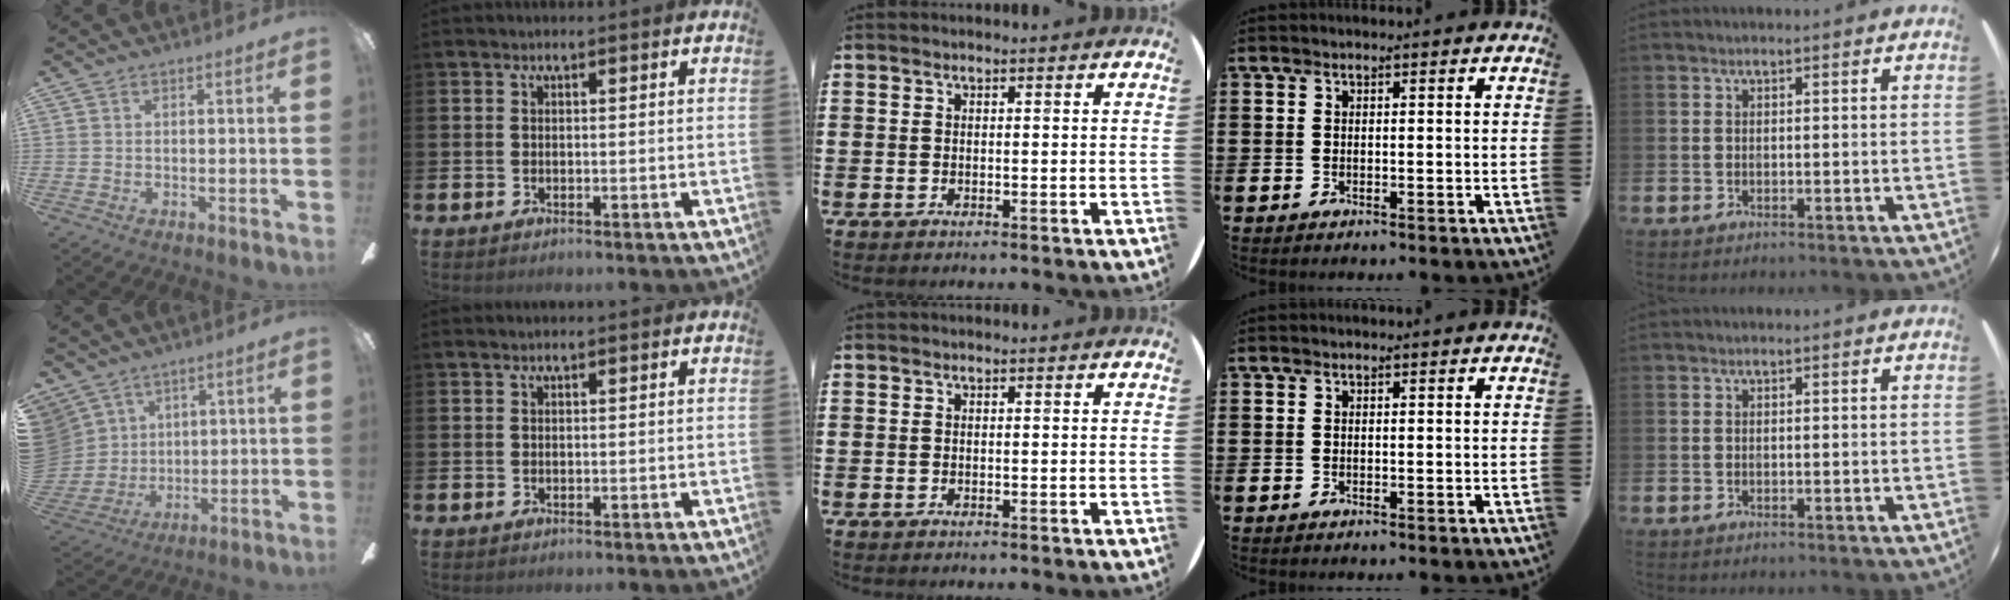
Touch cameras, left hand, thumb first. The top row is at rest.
{"thumb": {"total": 9.8, "force": [4.6, 8.5, 1.6], "torque": [-0.073, -0.029, 0.096]}, "index": {"total": 0.7, "force": [0.6, 0.1, 0.3], "torque": [-0.004, 0.002, 0.010]}}